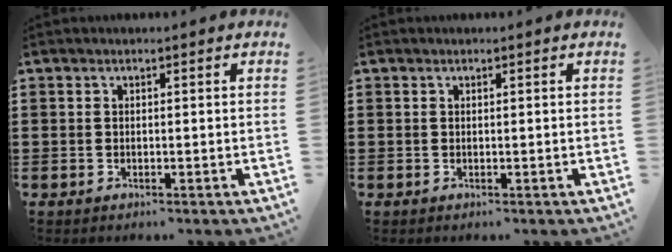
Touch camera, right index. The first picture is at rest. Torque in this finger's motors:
{"motor_torque": [0.11, 0.06, 0.04, -0.01]}